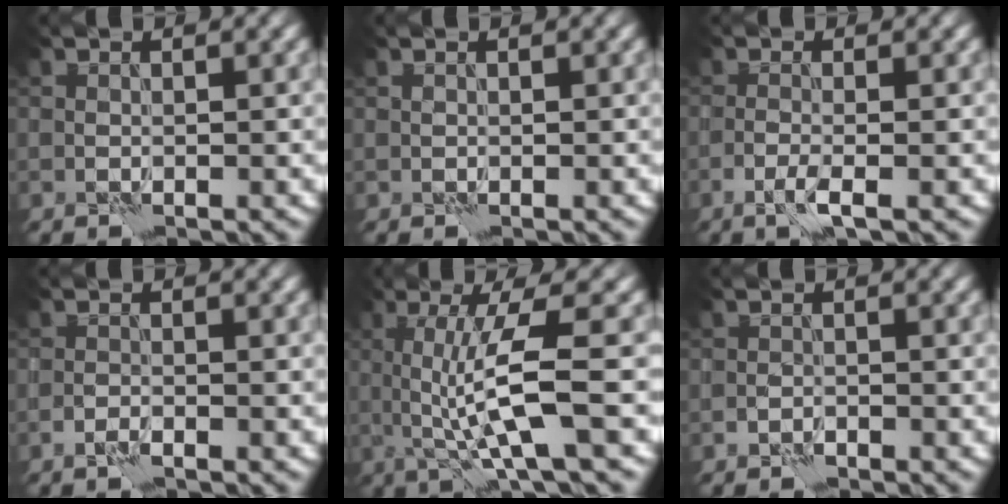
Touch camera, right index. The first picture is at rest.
{"total": 0.0}
{"total": 2.2, "force": [-1.1, 0.4, 1.9], "torque": [-0.037, 0.003, -0.029]}
{"total": 1.1, "force": [-0.8, 0.2, 0.7], "torque": [-0.016, 0.001, -0.019]}
{"total": 6.9, "force": [-0.1, 1.2, 6.8], "torque": [-0.116, -0.003, 0.002]}
{"total": 1.1, "force": [-0.9, 0.5, 0.4], "torque": [-0.006, 0.003, -0.019]}